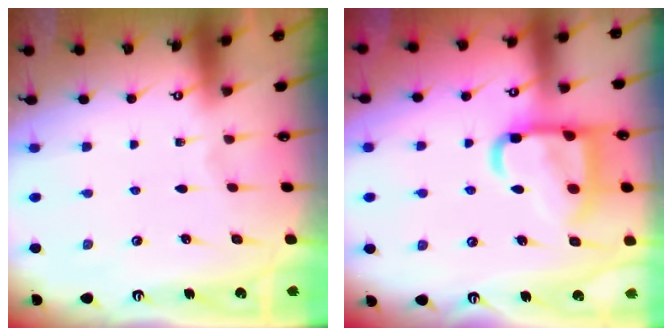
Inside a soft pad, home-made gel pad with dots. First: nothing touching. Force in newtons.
{"total": 18.0, "press": 17.9, "slide": 1.7}